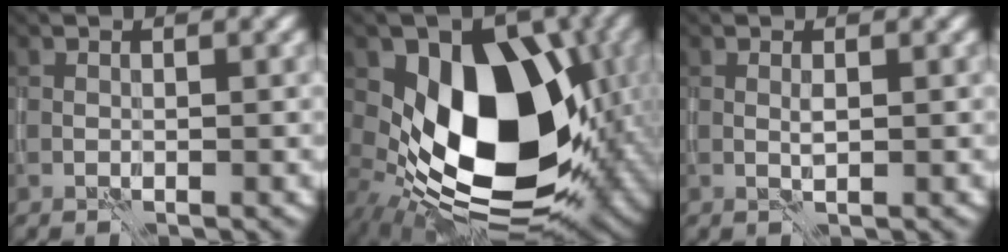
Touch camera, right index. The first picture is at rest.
{"total": 14.2, "force": [-0.7, 8.6, 11.2], "torque": [-0.159, -0.010, -0.024]}
{"total": 0.6, "force": [0.1, 0.0, 0.6], "torque": [-0.014, 0.000, 0.001]}